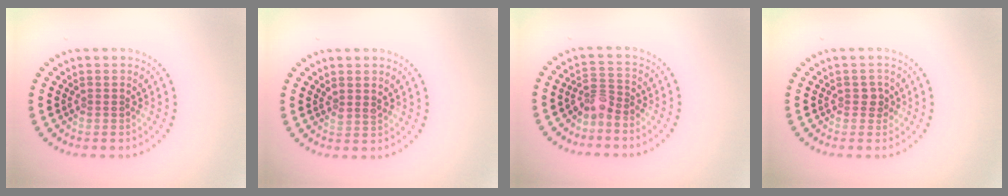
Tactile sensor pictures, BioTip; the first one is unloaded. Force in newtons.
{"total": 0.7, "press": 0.5, "slide": 0.5}
{"total": 2.1, "press": 1.5, "slide": 1.4}
{"total": 1.1, "press": 1.0, "slide": 0.5}